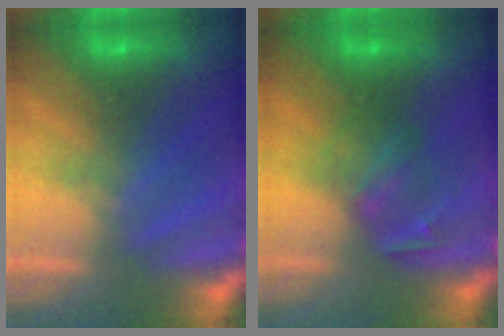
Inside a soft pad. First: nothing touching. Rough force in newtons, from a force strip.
{"total": 2.4}